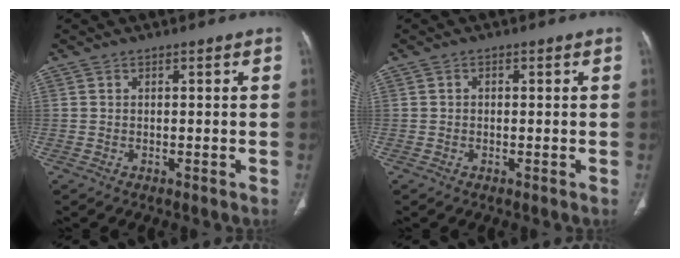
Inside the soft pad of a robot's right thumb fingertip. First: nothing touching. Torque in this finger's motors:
{"motor_torque": [-0.33, 0.09, -0.34, 0.22, 0.01]}